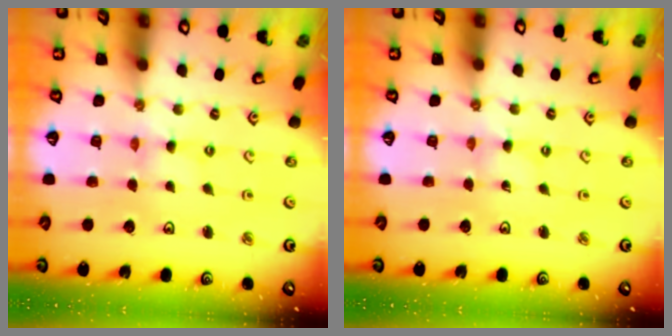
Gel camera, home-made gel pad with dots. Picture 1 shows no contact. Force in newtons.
{"total": 0.0}